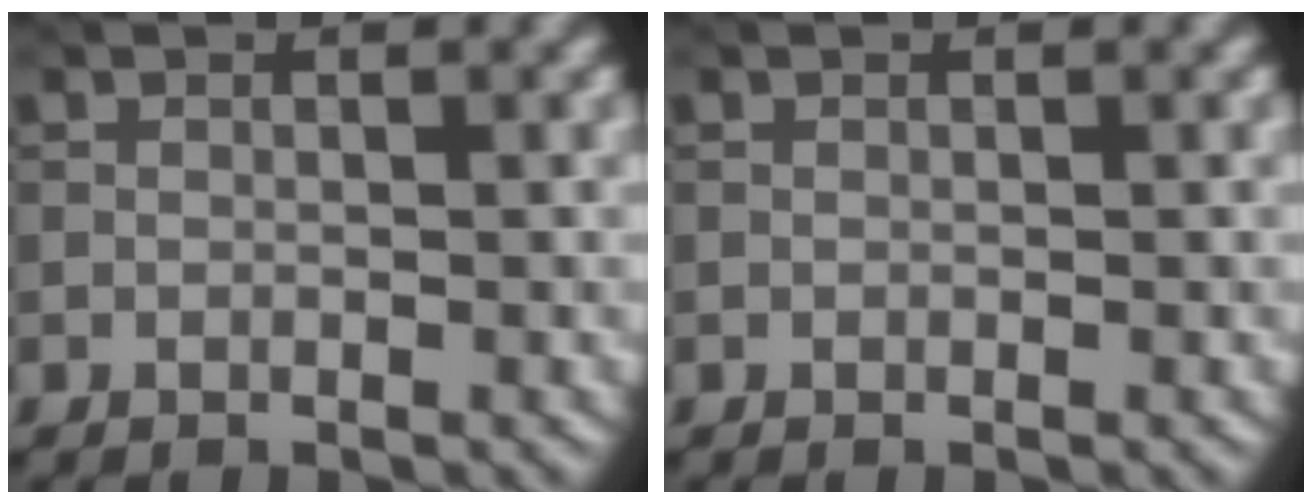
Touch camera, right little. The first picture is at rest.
{"total": 0.0}